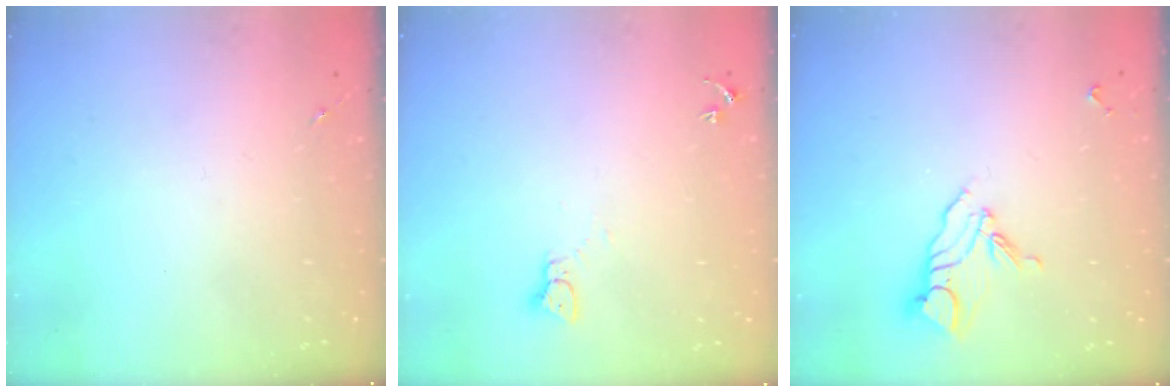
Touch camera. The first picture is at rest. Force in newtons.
{"total": 2.3, "press": 2.3, "slide": 0.2}
{"total": 9.9, "press": 9.8, "slide": 0.8}